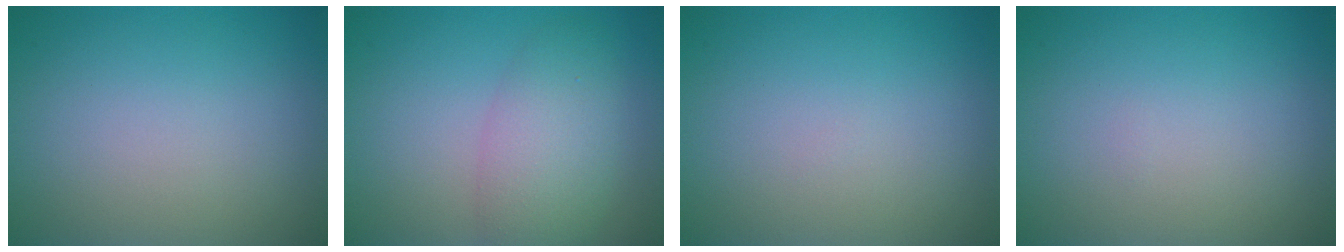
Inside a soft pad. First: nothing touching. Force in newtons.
{"total": 4.5, "press": 4.5, "slide": 0.1}
{"total": 0.0}
{"total": 0.0}